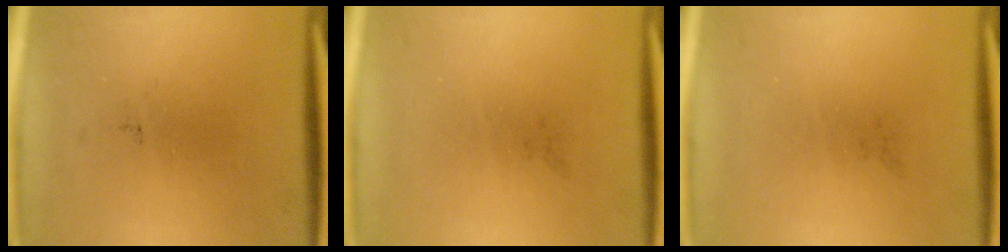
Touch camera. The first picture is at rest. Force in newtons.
{"total": 0.0}
{"total": 0.0}